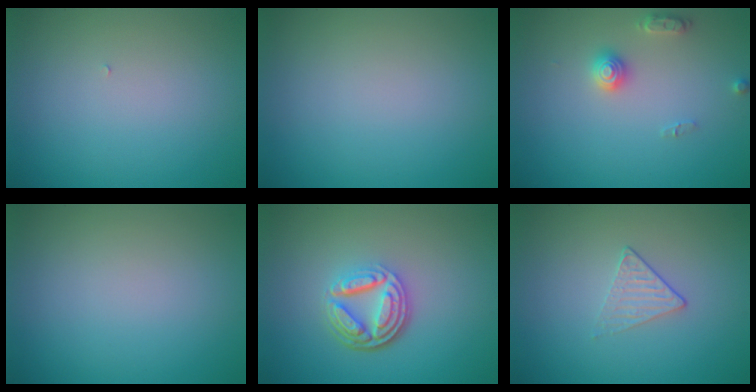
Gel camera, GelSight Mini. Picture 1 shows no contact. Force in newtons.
{"total": 0.0}
{"total": 2.2, "press": 2.2, "slide": 0.1}
{"total": 0.0}
{"total": 5.1, "press": 3.6, "slide": 3.6}
{"total": 1.3, "press": 0.9, "slide": 0.9}